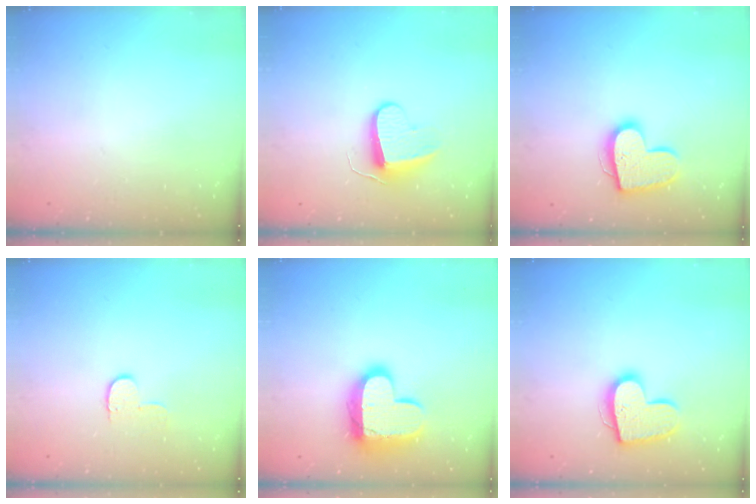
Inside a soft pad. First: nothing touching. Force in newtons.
{"total": 8.7, "press": 8.7, "slide": 0.5}
{"total": 14.8, "press": 14.8, "slide": 1.0}
{"total": 5.2, "press": 5.1, "slide": 0.6}
{"total": 16.7, "press": 16.6, "slide": 1.3}
{"total": 14.8, "press": 14.8, "slide": 1.0}